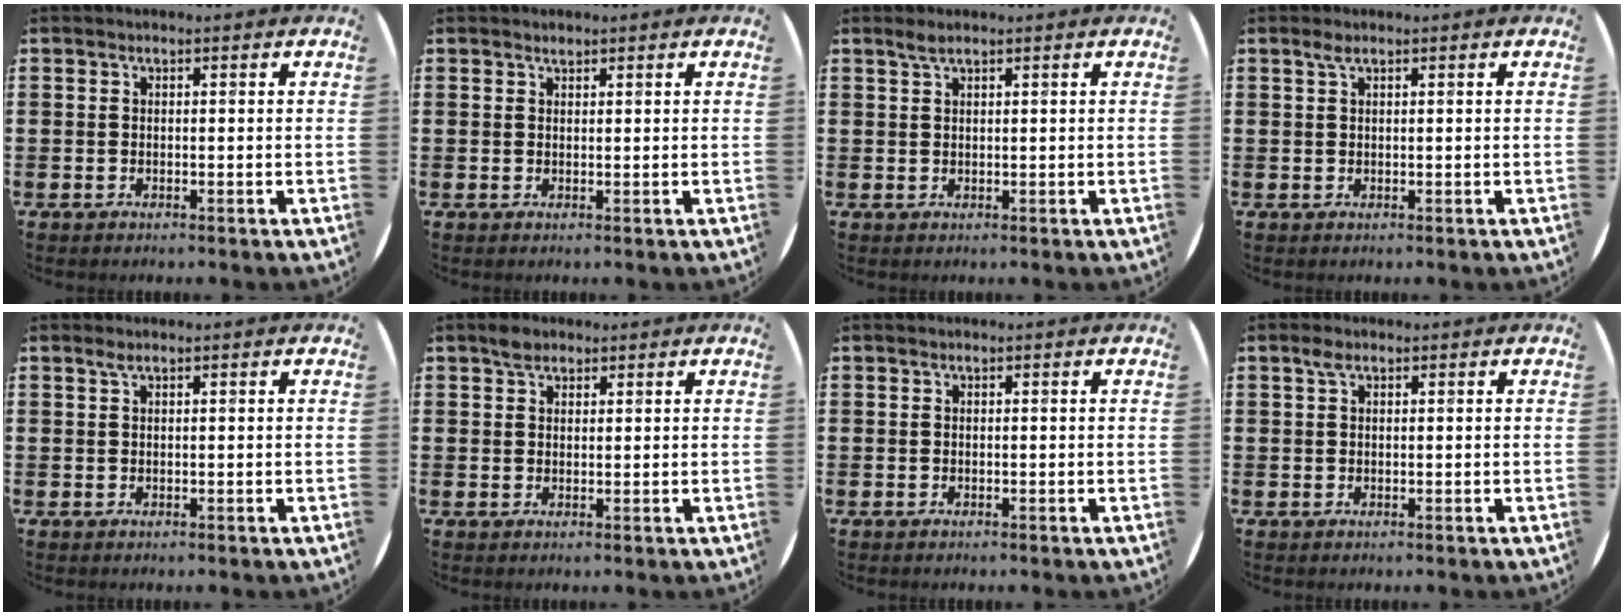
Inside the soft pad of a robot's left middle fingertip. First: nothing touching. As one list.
[{"total": 0.7, "force": [0.7, 0.1, 0.1], "torque": [-0.002, 0.001, 0.013]}, {"total": 1.3, "force": [1.1, 0.1, 0.8], "torque": [-0.016, 0.003, 0.019]}, {"total": 1.0, "force": [0.5, 0.1, 0.8], "torque": [-0.015, 0.003, 0.009]}, {"total": 0.7, "force": [0.4, 0.0, 0.5], "torque": [-0.011, 0.001, 0.008]}, {"total": 2.0, "force": [1.6, 1.0, 0.6], "torque": [-0.006, 0.001, 0.028]}, {"total": 0.0}, {"total": 1.4, "force": [0.7, 0.7, 0.9], "torque": [-0.013, 0.002, 0.011]}]